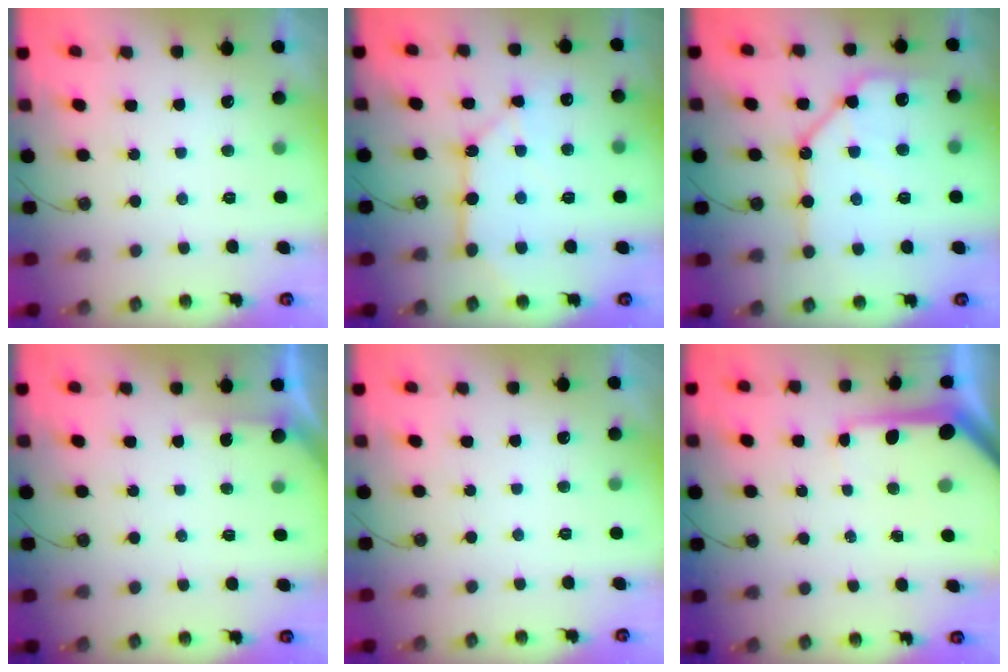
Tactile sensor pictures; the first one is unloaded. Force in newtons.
{"total": 11.6, "press": 11.5, "slide": 1.1}
{"total": 13.9, "press": 13.8, "slide": 1.5}
{"total": 1.5, "press": 1.5, "slide": 0.2}
{"total": 0.0}
{"total": 9.2, "press": 9.2, "slide": 1.0}